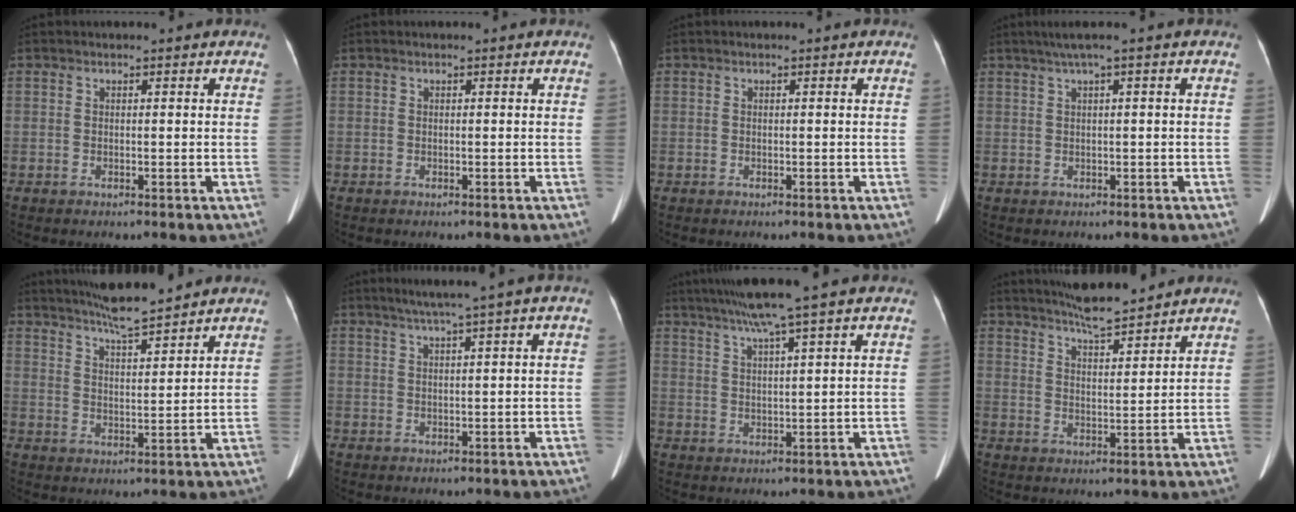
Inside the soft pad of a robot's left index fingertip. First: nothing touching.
{"total": 0.0}
{"total": 0.0}
{"total": 2.8, "force": [1.3, -0.4, 2.5], "torque": [-0.054, 0.018, 0.029]}
{"total": 9.0, "force": [8.0, 0.0, 4.0], "torque": [-0.067, 0.010, 0.131]}
{"total": 4.7, "force": [2.8, -1.0, 3.6], "torque": [-0.063, 0.009, 0.049]}
{"total": 7.4, "force": [5.5, -1.8, 4.6], "torque": [-0.074, 0.015, 0.093]}
{"total": 8.8, "force": [8.0, 0.4, 3.7], "torque": [-0.063, 0.010, 0.129]}